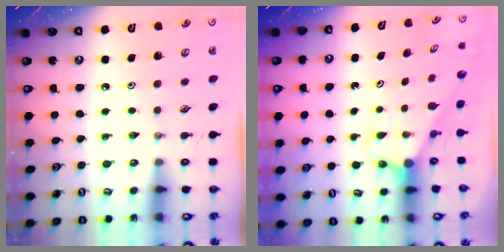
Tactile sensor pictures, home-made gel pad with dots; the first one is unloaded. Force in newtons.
{"total": 2.9, "press": 2.9, "slide": 0.0}